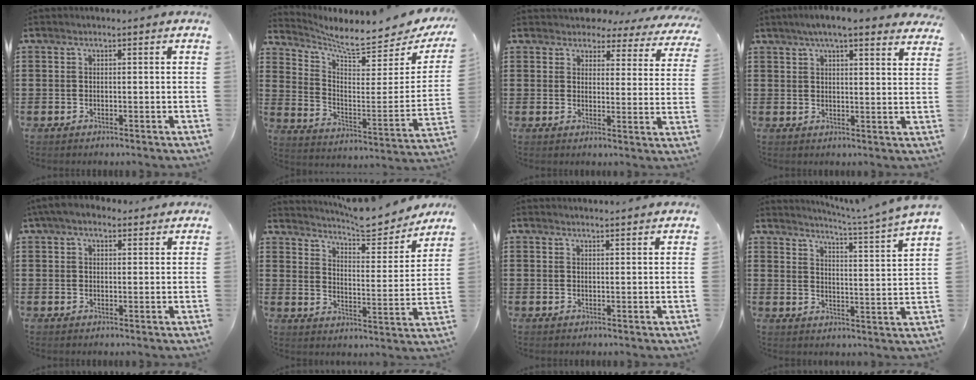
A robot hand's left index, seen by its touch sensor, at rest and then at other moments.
{"total": 6.2, "force": [5.6, 0.5, 2.6], "torque": [-0.072, -0.056, 0.087]}
{"total": 4.0, "force": [3.8, 1.1, 0.6], "torque": [-0.025, -0.021, 0.063]}
{"total": 5.5, "force": [4.6, 0.4, 3.1], "torque": [-0.071, -0.004, 0.081]}
{"total": 3.9, "force": [2.9, 1.7, 2.1], "torque": [-0.050, 0.007, 0.053]}
{"total": 7.2, "force": [6.9, 0.7, 1.9], "torque": [-0.046, -0.053, 0.116]}
{"total": 1.5, "force": [1.5, 0.0, 0.1], "torque": [-0.005, 0.000, 0.029]}
{"total": 4.3, "force": [3.6, -1.3, 1.8], "torque": [-0.045, -0.037, 0.051]}